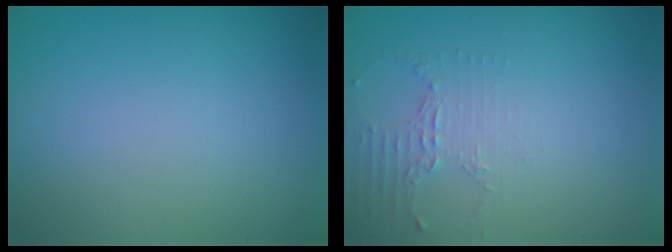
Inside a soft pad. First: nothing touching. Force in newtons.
{"total": 2.0, "press": 1.5, "slide": 1.4}